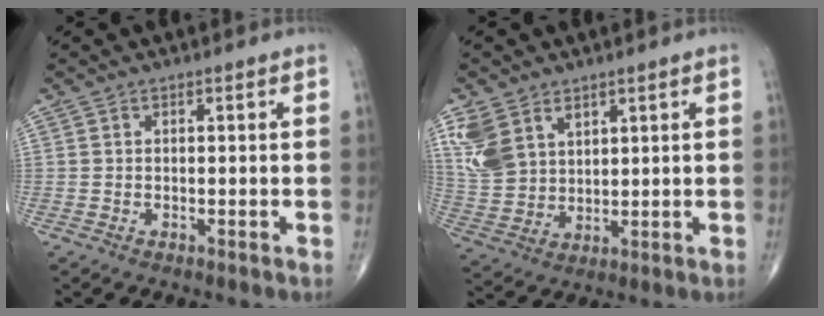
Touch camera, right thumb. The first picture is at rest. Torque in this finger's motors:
{"motor_torque": [-0.06, 0.30, 0.73, 0.63, 0.05]}